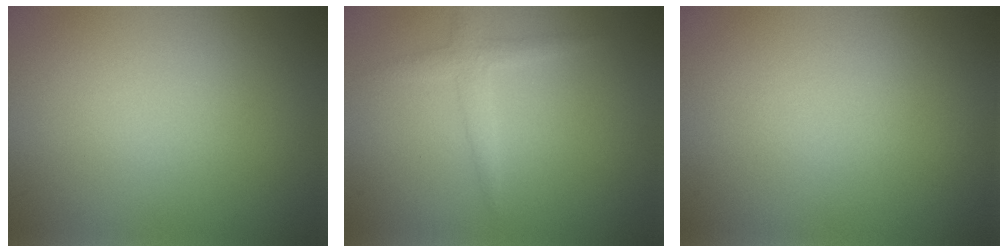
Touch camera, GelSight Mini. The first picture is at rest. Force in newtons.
{"total": 1.8, "press": 1.8, "slide": 0.0}
{"total": 0.0}